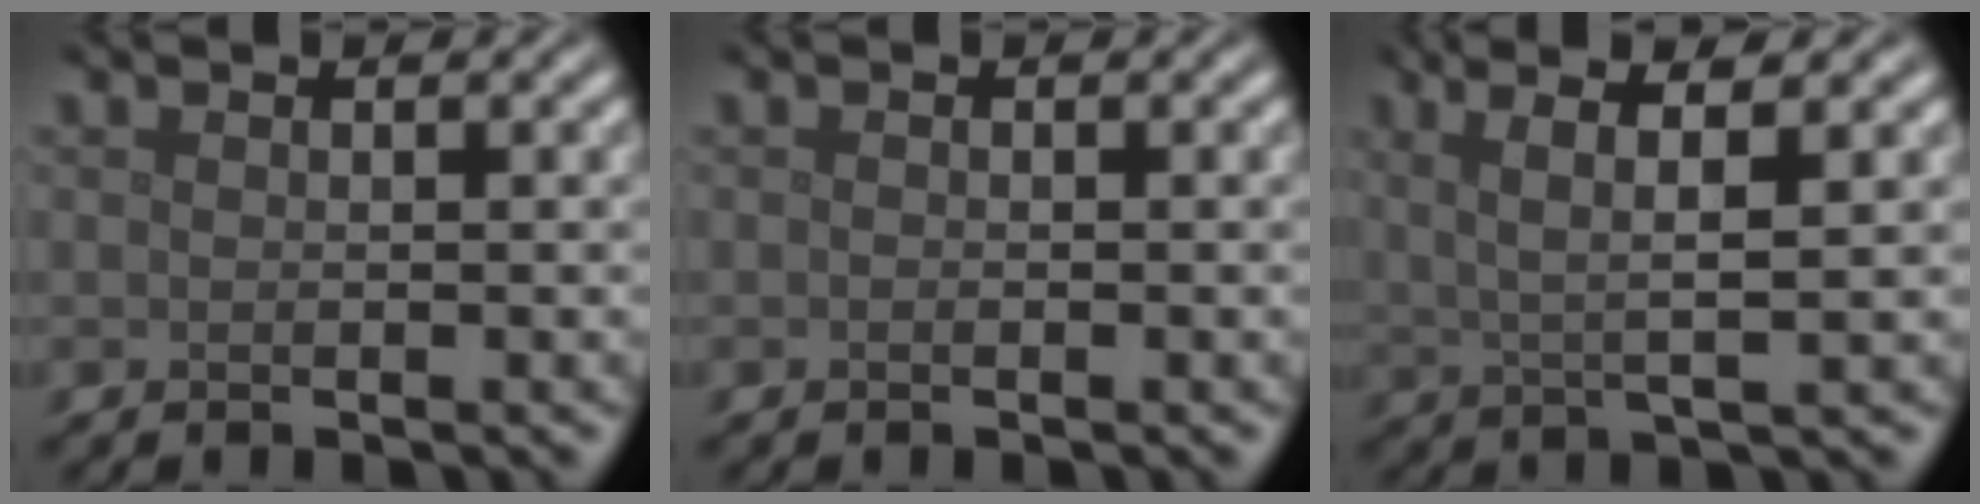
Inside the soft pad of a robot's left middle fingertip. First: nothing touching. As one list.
[{"total": 0.0}, {"total": 4.5, "force": [1.8, 0.7, 4.1], "torque": [-0.081, 0.004, 0.034]}]